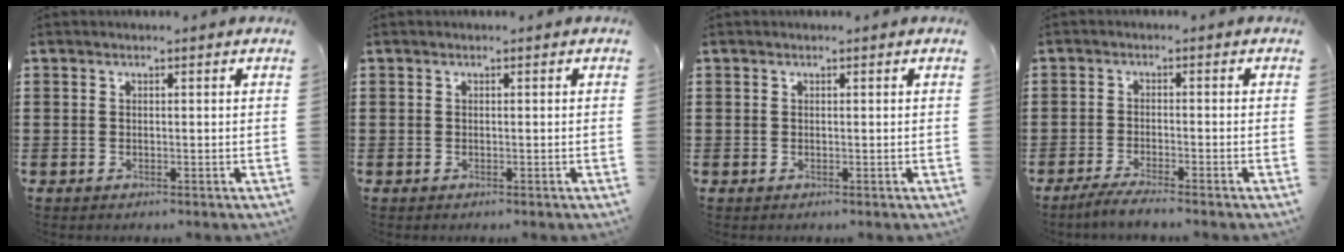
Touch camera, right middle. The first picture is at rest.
{"total": 0.0}
{"total": 0.0}
{"total": 2.5, "force": [-2.3, -0.2, 1.0], "torque": [-0.017, 0.002, -0.045]}